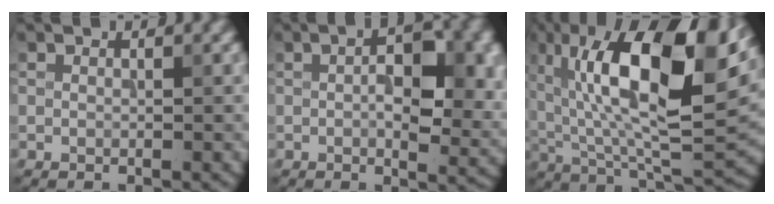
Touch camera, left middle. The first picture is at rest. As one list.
[{"total": 7.3, "force": [0.6, 3.5, 6.4], "torque": [-0.094, -0.001, 0.008]}, {"total": 15.5, "force": [5.7, 5.3, 13.4], "torque": [-0.221, 0.008, 0.091]}]